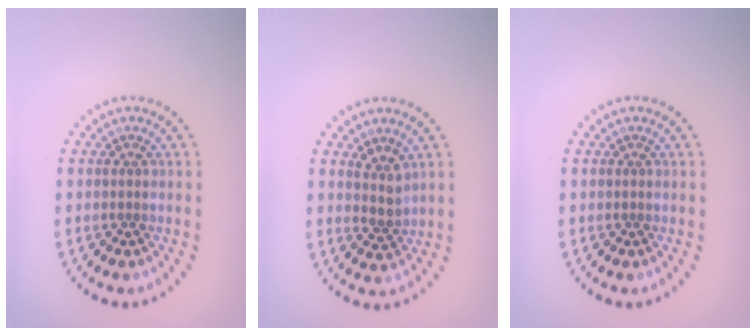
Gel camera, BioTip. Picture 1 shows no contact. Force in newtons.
{"total": 1.8, "press": 1.5, "slide": 1.1}
{"total": 0.0}